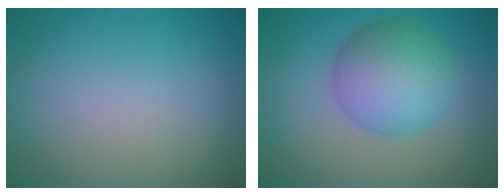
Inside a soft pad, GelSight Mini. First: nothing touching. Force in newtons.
{"total": 6.3, "press": 6.3, "slide": 0.1}